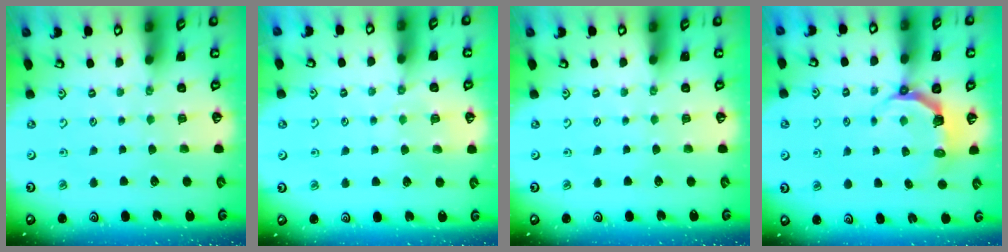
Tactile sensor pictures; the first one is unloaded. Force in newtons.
{"total": 4.5, "press": 4.5, "slide": 0.6}
{"total": 0.0}
{"total": 5.4, "press": 3.7, "slide": 3.9}